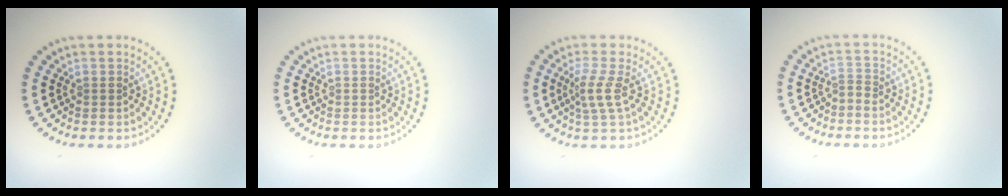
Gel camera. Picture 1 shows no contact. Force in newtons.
{"total": 0.0}
{"total": 2.2, "press": 1.5, "slide": 1.6}
{"total": 0.7, "press": 0.2, "slide": 0.6}